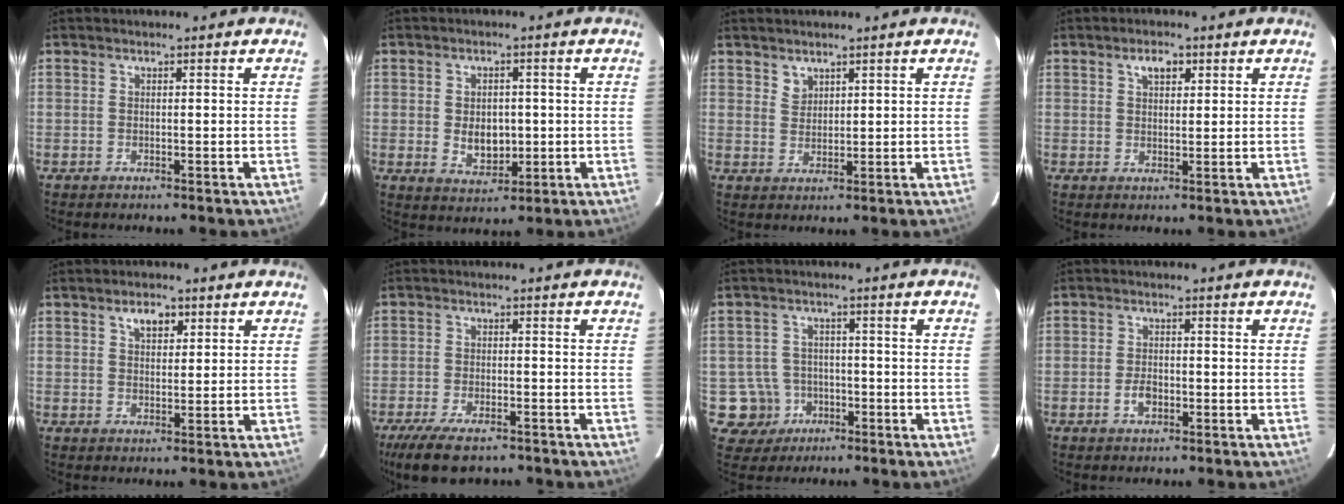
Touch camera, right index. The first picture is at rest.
{"total": 6.1, "force": [-0.3, 4.4, 4.2], "torque": [-0.074, -0.005, 0.005]}
{"total": 2.4, "force": [1.9, 1.4, 0.2], "torque": [0.006, 0.004, 0.036]}
{"total": 3.2, "force": [1.7, 1.8, 2.1], "torque": [-0.033, 0.008, 0.029]}
{"total": 3.8, "force": [2.1, 2.2, 2.3], "torque": [-0.036, 0.008, 0.037]}
{"total": 11.2, "force": [-8.2, 4.4, 6.3], "torque": [-0.150, -0.029, -0.140]}
{"total": 6.4, "force": [-2.4, 5.9, 0.5], "torque": [-0.028, 0.023, -0.030]}
{"total": 3.0, "force": [-1.1, 1.9, 2.0], "torque": [-0.039, 0.001, -0.020]}